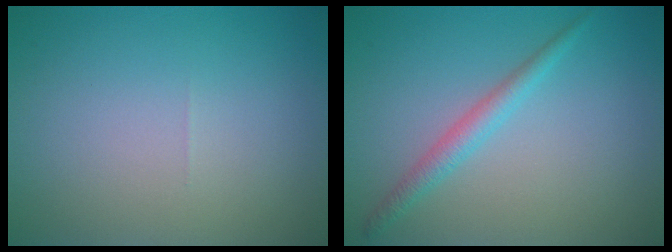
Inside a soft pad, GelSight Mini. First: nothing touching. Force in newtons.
{"total": 2.0, "press": 2.0, "slide": 0.0}